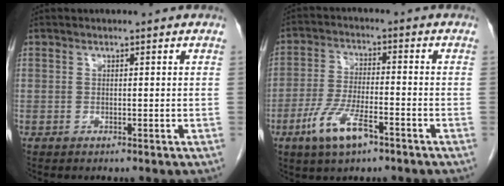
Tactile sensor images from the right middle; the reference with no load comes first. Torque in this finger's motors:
{"motor_torque": [1.16, -0.66, 0.14, 0.13]}